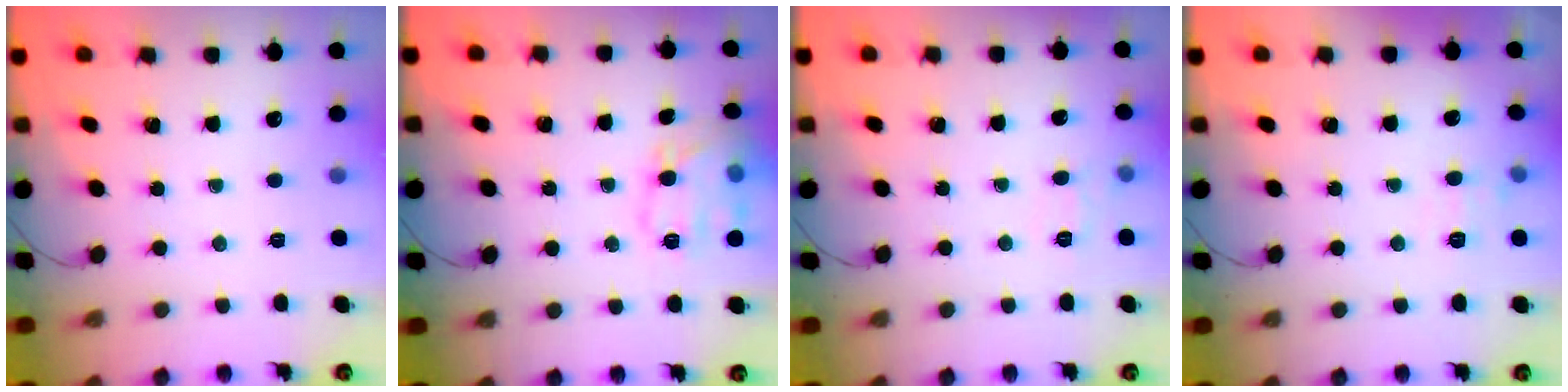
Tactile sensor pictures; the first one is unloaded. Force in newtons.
{"total": 15.1, "press": 15.0, "slide": 0.8}
{"total": 6.0, "press": 5.8, "slide": 1.6}
{"total": 5.7, "press": 5.5, "slide": 1.7}